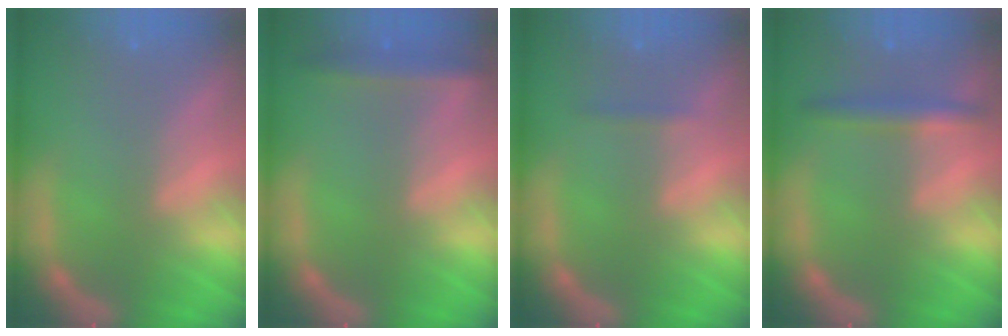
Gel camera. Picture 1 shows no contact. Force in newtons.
{"total": 2.9}
{"total": 0.9}
{"total": 3.0}